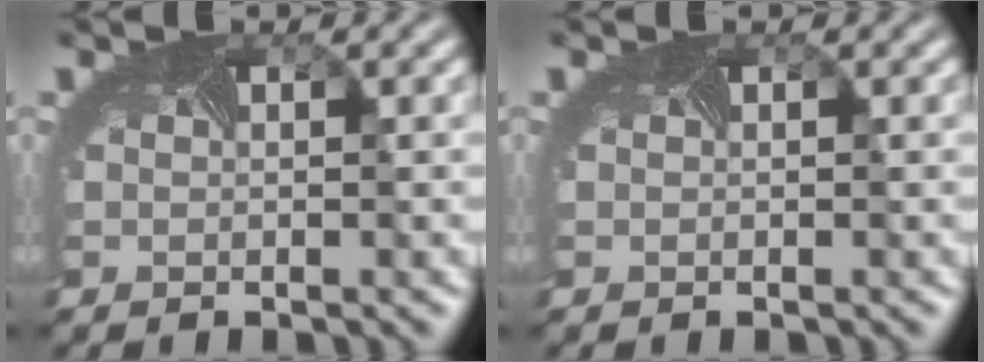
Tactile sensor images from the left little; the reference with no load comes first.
{"total": 0.0}